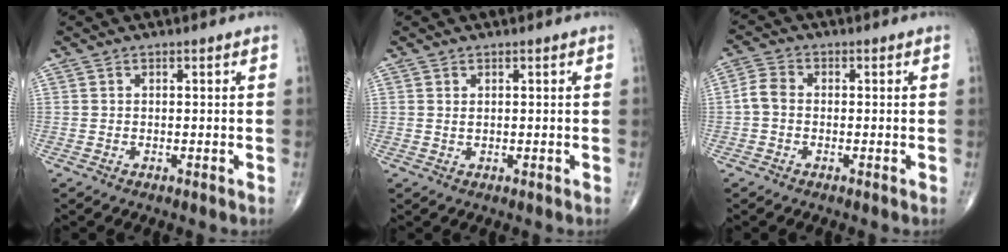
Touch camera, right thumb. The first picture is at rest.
{"total": 0.6, "force": [0.3, 0.3, 0.5], "torque": [-0.010, 0.000, 0.007]}
{"total": 3.5, "force": [-0.5, 2.5, 2.4], "torque": [-0.047, 0.009, -0.020]}